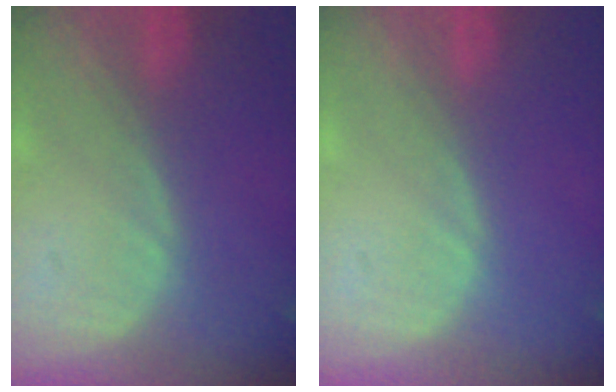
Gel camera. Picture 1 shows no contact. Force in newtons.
{"total": 0.0}